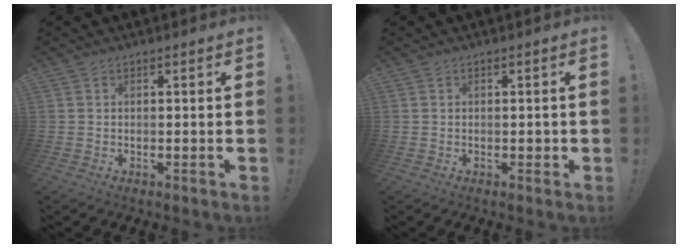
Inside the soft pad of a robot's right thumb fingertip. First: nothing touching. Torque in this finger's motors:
{"motor_torque": [0.06, 0.10, 0.04, -0.74, 0.06]}